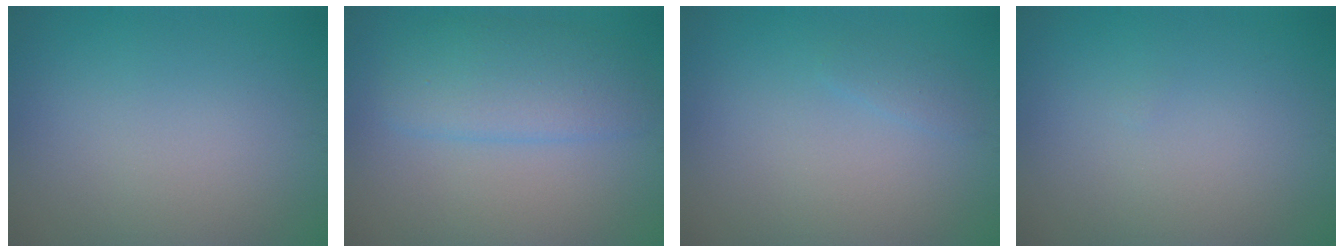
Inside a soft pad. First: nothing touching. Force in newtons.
{"total": 4.0, "press": 4.0, "slide": 0.4}
{"total": 0.9, "press": 0.9, "slide": 0.1}
{"total": 0.0}